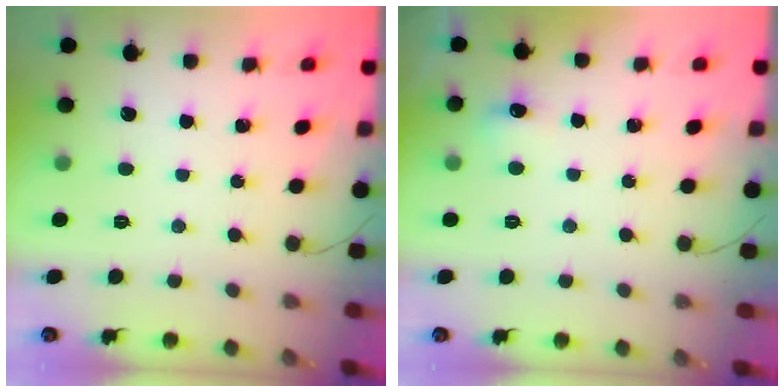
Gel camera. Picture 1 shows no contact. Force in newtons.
{"total": 5.8, "press": 5.6, "slide": 1.6}